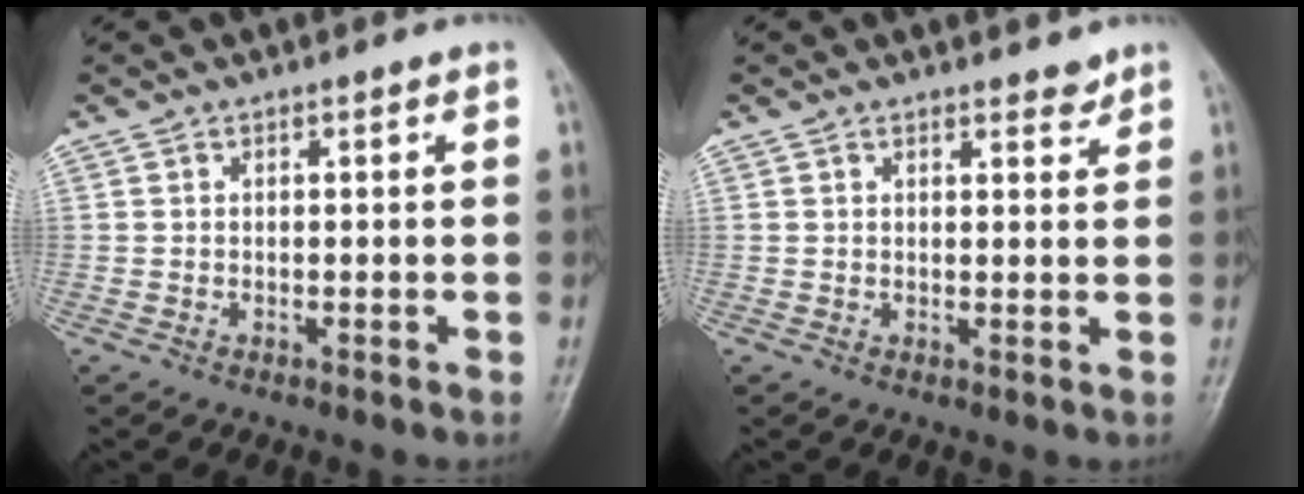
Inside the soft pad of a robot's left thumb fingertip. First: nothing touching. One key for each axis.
{"total": 2.2, "fx": 1.9, "fy": 0.8, "fz": 0.7, "tx": 0.003, "ty": -0.013, "tz": 0.023}